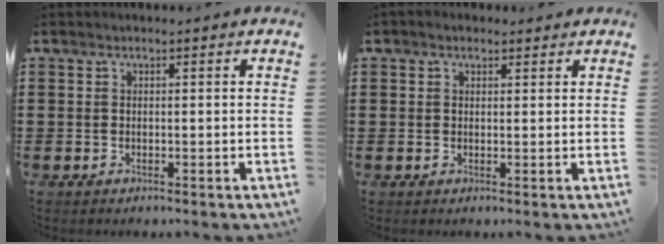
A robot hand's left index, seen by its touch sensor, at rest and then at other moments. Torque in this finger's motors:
{"motor_torque": [2.13, -0.01, 0.42, 0.04]}